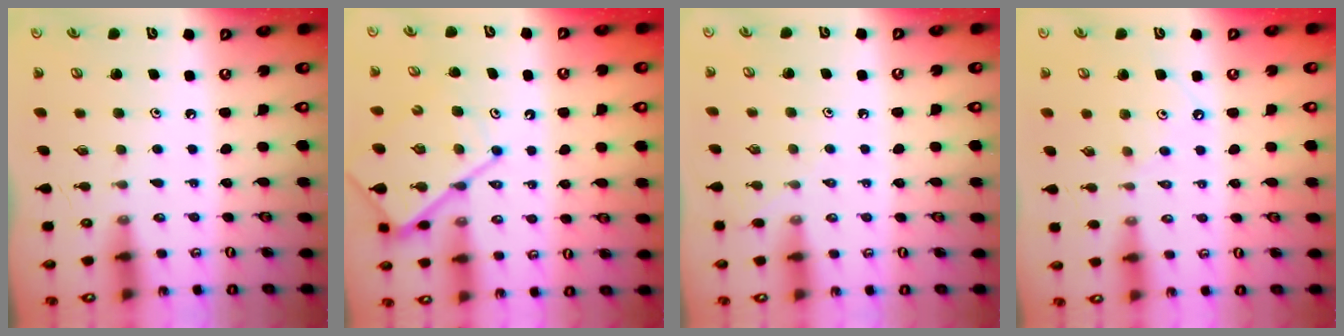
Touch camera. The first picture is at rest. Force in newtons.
{"total": 13.0, "press": 12.9, "slide": 1.2}
{"total": 4.0, "press": 4.0, "slide": 0.7}
{"total": 2.5, "press": 2.5, "slide": 0.5}